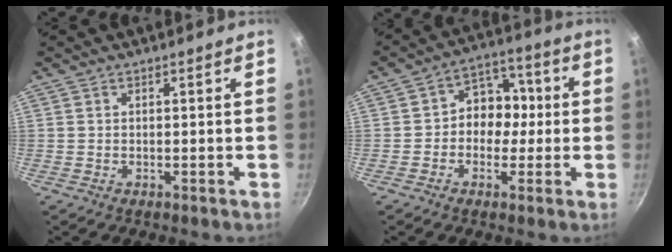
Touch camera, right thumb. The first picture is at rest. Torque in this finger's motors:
{"motor_torque": [-0.14, 0.31, 0.18, 0.05, 0.02]}